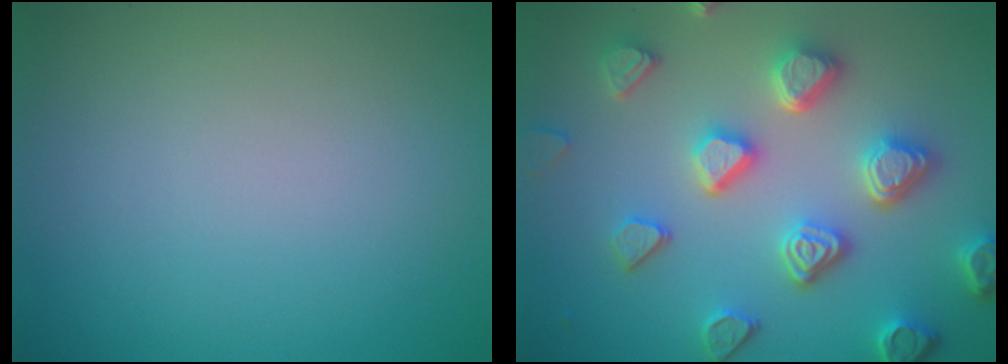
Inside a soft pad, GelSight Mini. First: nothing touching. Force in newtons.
{"total": 5.9, "press": 5.3, "slide": 2.7}